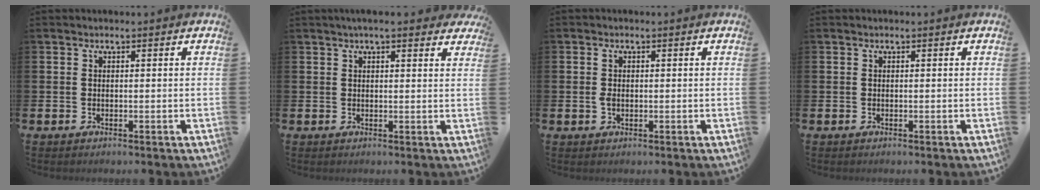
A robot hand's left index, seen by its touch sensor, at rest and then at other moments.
{"total": 2.7, "force": [2.4, 0.4, 1.1], "torque": [-0.022, -0.005, 0.042]}
{"total": 1.6, "force": [0.1, 1.1, 1.2], "torque": [-0.024, 0.008, -0.001]}
{"total": 0.0}